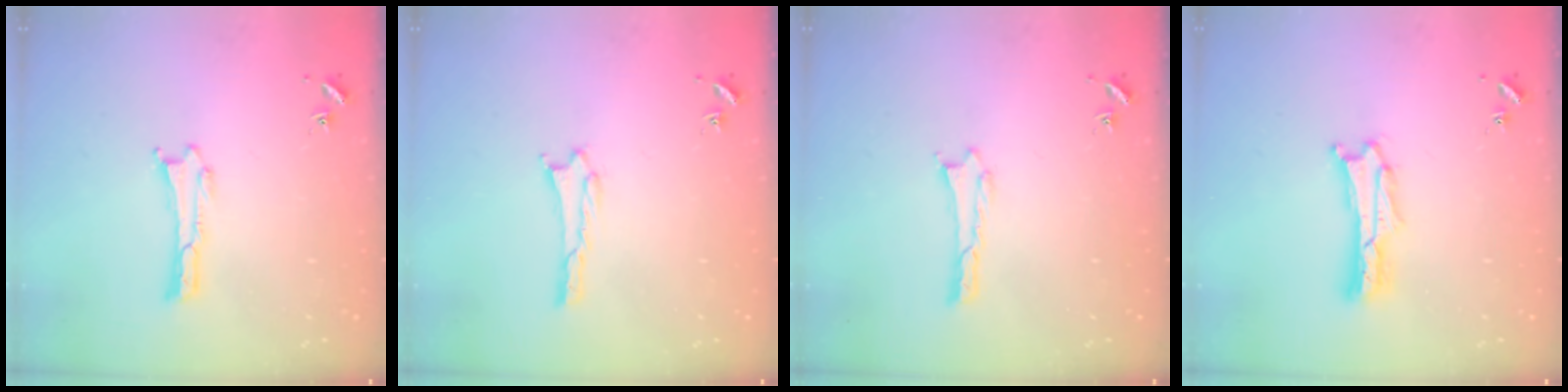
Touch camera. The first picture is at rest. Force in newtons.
{"total": 0.9, "press": 0.8, "slide": 0.1}
{"total": 0.0}
{"total": 1.7, "press": 1.7, "slide": 0.3}